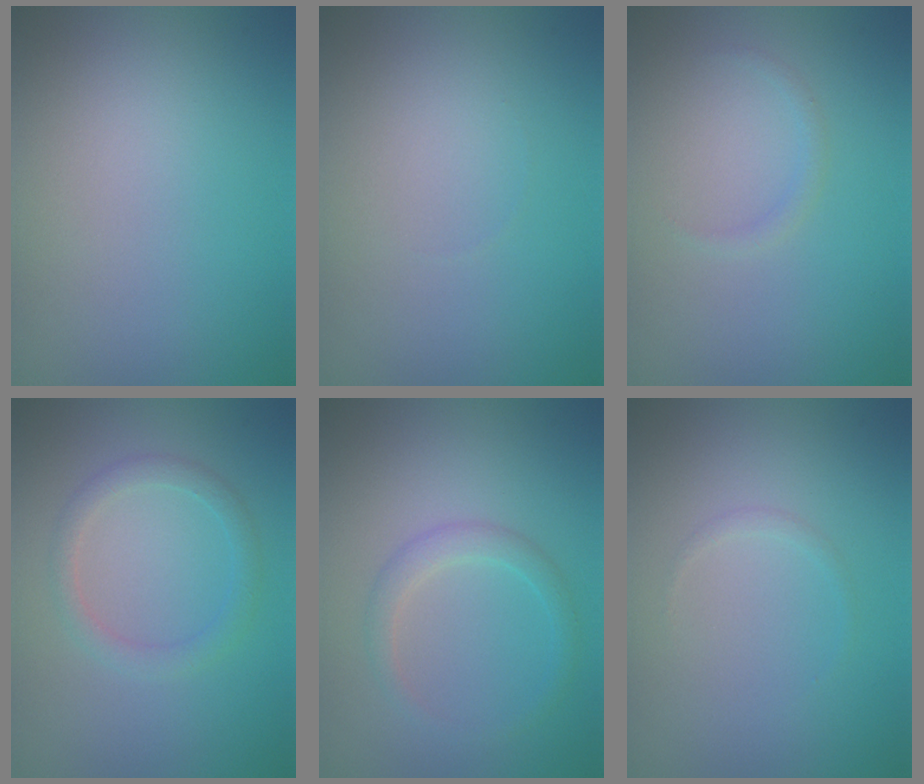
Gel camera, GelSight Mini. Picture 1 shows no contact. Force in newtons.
{"total": 0.0}
{"total": 0.7, "press": 0.7, "slide": 0.1}
{"total": 1.9, "press": 1.9, "slide": 0.1}
{"total": 1.8, "press": 1.8, "slide": 0.1}
{"total": 0.5, "press": 0.5, "slide": 0.0}